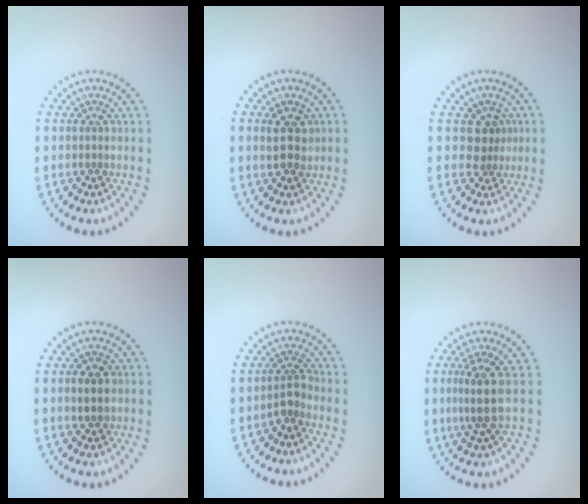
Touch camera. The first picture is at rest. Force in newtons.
{"total": 2.6, "press": 2.6, "slide": 0.4}
{"total": 2.1, "press": 1.6, "slide": 1.3}
{"total": 2.5, "press": 2.4, "slide": 0.2}
{"total": 1.9, "press": 1.4, "slide": 1.3}
{"total": 3.0, "press": 2.1, "slide": 2.1}